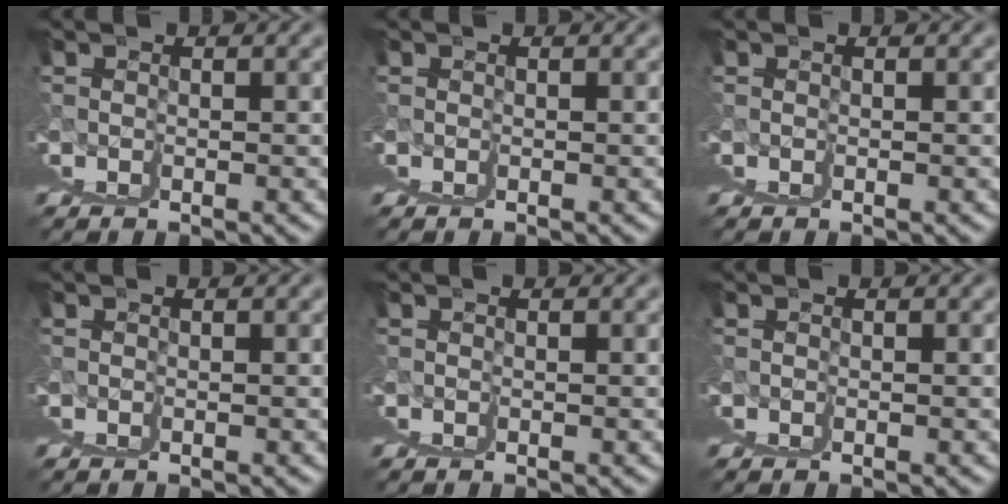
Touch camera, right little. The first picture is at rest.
{"total": 0.0}
{"total": 0.0}
{"total": 0.0}
{"total": 0.0}
{"total": 0.0}